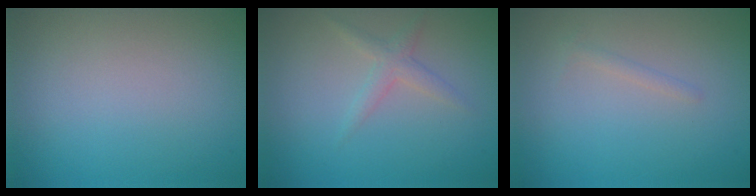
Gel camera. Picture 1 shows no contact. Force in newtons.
{"total": 1.6, "press": 1.6, "slide": 0.0}
{"total": 0.6, "press": 0.6, "slide": 0.0}